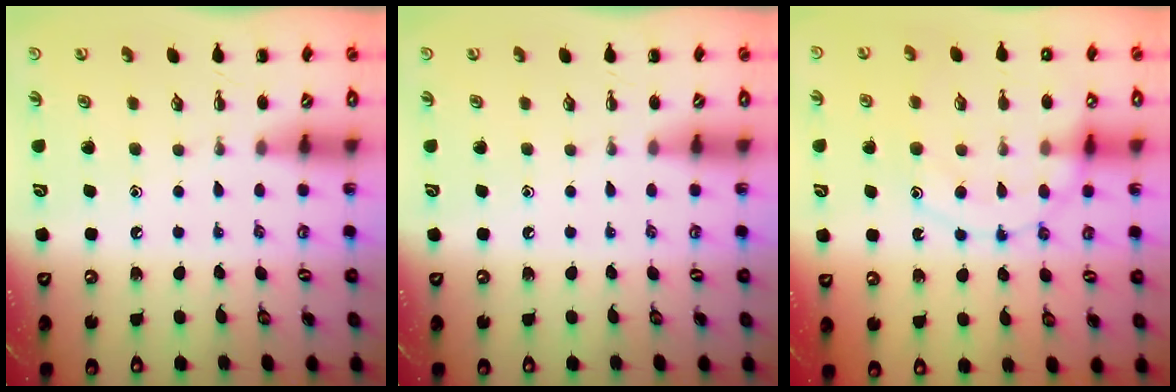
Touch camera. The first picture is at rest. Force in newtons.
{"total": 0.0}
{"total": 13.1, "press": 13.0, "slide": 1.4}